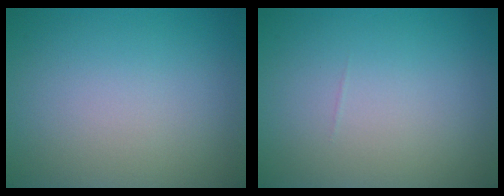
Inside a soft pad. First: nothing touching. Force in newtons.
{"total": 0.0}